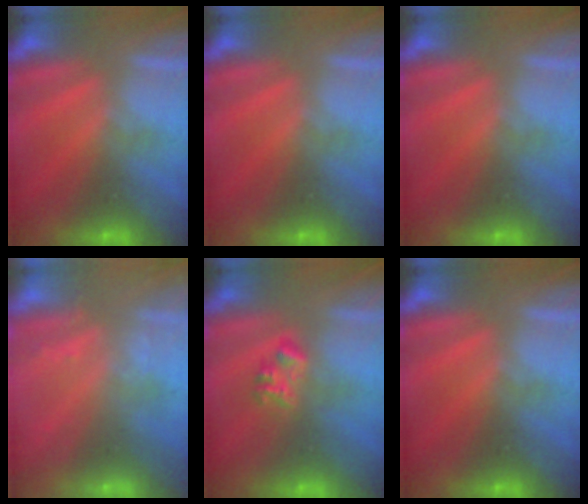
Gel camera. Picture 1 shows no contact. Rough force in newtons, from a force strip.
{"total": 0.0}
{"total": 0.0}
{"total": 2.4}
{"total": 2.3}
{"total": 0.0}